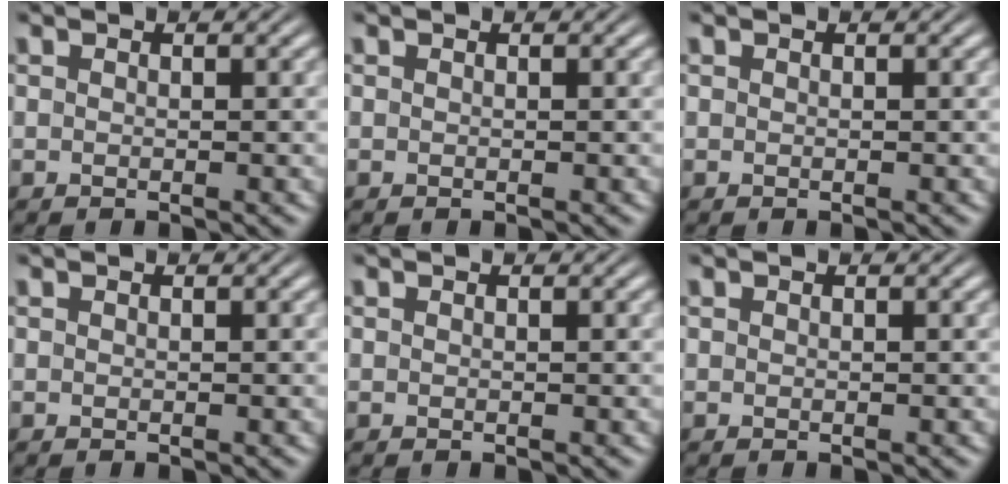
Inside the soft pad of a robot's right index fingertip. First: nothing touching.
{"total": 0.0}
{"total": 0.0}
{"total": 0.0}
{"total": 0.0}
{"total": 0.0}